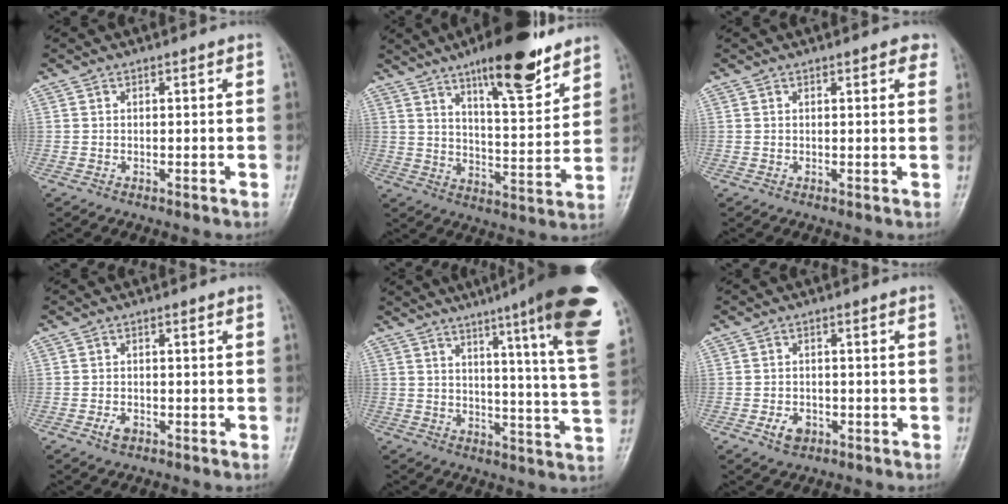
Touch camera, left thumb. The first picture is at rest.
{"total": 16.0, "force": [10.9, 4.2, 10.9], "torque": [-0.137, -0.065, 0.173]}
{"total": 2.6, "force": [1.6, 0.9, 1.9], "torque": [-0.012, -0.003, 0.014]}
{"total": 2.0, "force": [-1.0, 1.2, 1.2], "torque": [-0.022, 0.002, -0.016]}
{"total": 22.1, "force": [13.1, 1.6, 17.7], "torque": [-0.221, -0.062, 0.162]}
{"total": 3.2, "force": [-1.4, 2.3, 1.8], "torque": [-0.023, 0.004, -0.019]}